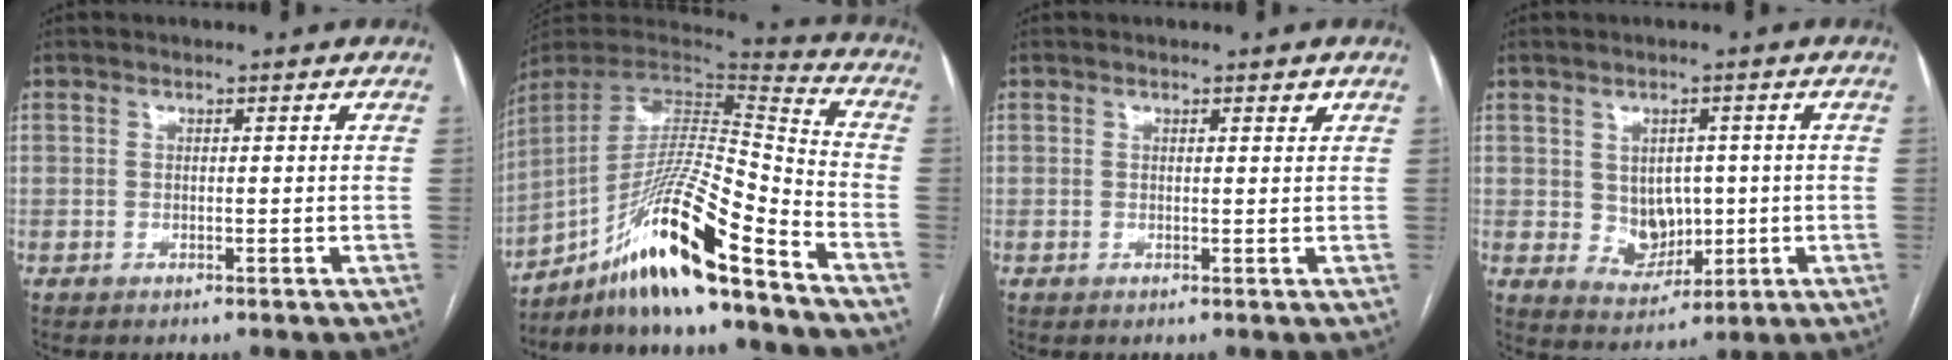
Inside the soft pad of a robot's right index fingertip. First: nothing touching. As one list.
[{"total": 18.4, "force": [-12.8, 0.4, 13.2], "torque": [-0.261, 0.000, -0.230]}, {"total": 0.9, "force": [0.6, 0.2, 0.6], "torque": [-0.010, -0.001, 0.007]}, {"total": 5.9, "force": [0.2, 4.6, 3.7], "torque": [-0.055, 0.004, 0.020]}]